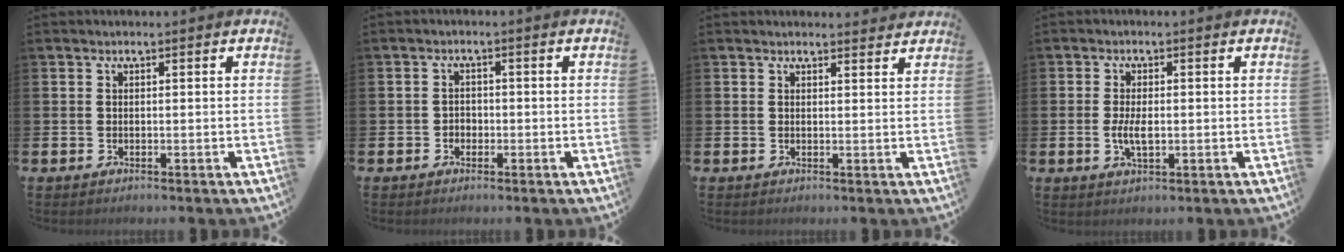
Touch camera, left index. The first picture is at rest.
{"total": 1.6, "force": [-0.7, 1.4, 0.4], "torque": [-0.009, 0.004, -0.017]}
{"total": 1.6, "force": [1.5, 0.4, 0.0], "torque": [0.007, -0.006, 0.026]}
{"total": 3.4, "force": [-0.3, 1.5, 3.0], "torque": [-0.055, 0.003, -0.007]}